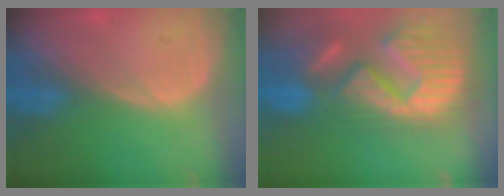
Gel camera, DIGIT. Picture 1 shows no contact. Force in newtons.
{"total": 15.4, "press": 12.8, "slide": 8.6}